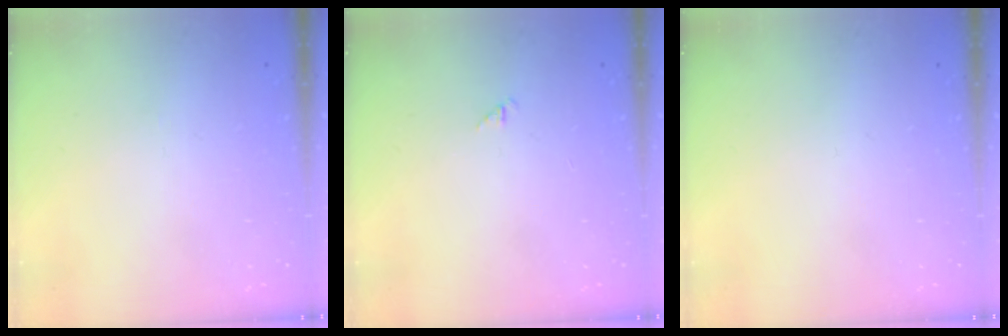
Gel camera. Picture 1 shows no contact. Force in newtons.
{"total": 1.3, "press": 1.2, "slide": 0.3}
{"total": 0.0}